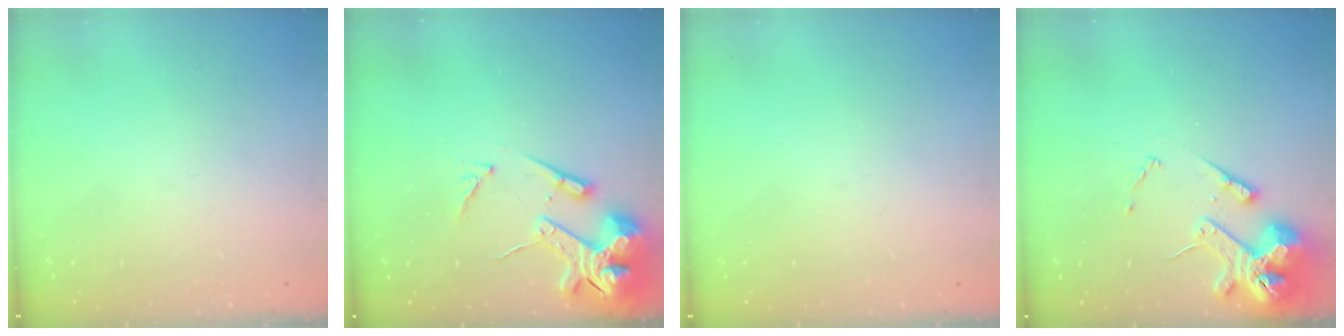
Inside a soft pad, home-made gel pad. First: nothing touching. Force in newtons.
{"total": 15.5, "press": 15.3, "slide": 2.1}
{"total": 0.0}
{"total": 14.1, "press": 13.9, "slide": 2.1}